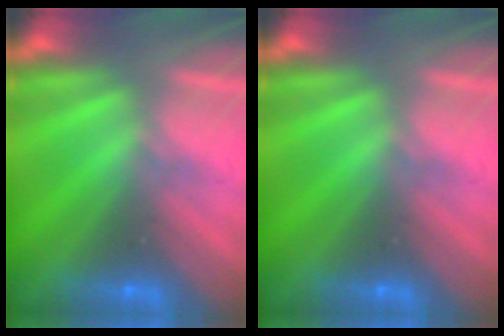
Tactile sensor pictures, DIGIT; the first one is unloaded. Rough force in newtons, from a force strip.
{"total": 0.0}